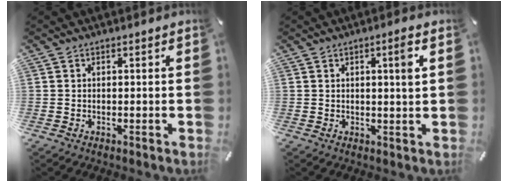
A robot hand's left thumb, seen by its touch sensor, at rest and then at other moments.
{"total": 3.8, "force": [1.2, 0.4, 3.6], "torque": [-0.056, -0.006, 0.013]}